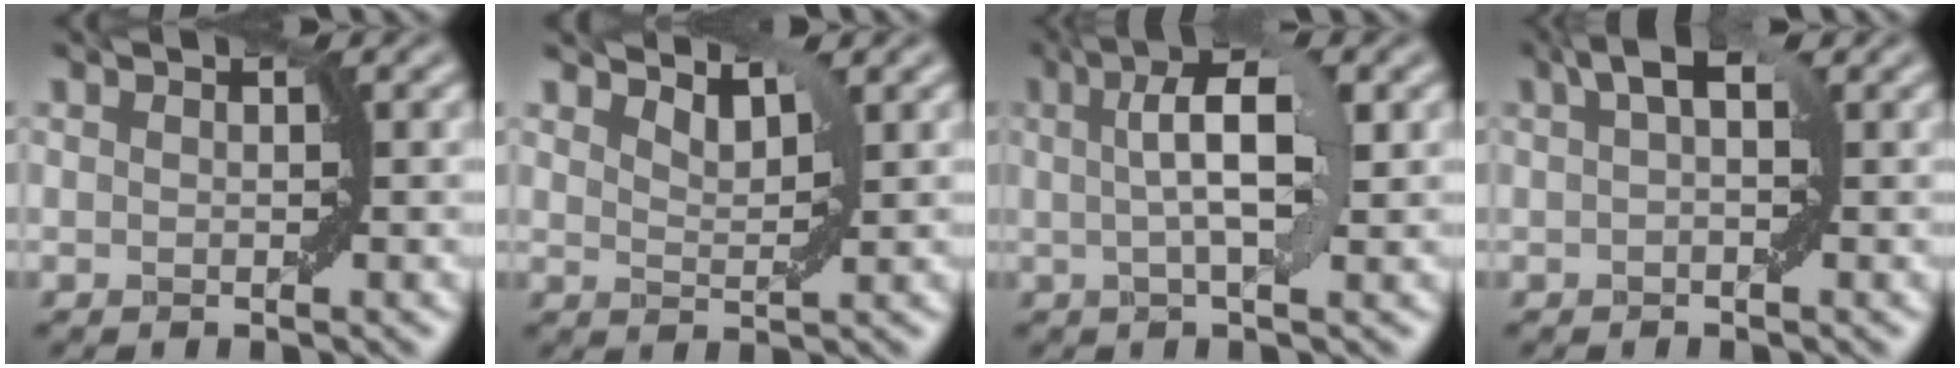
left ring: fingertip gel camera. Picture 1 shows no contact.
{"total": 2.2, "force": [2.0, 0.3, 0.8], "torque": [-0.017, -0.004, 0.033]}
{"total": 5.9, "force": [1.3, 1.5, 5.6], "torque": [-0.084, 0.010, 0.017]}
{"total": 2.8, "force": [1.2, 1.0, 2.4], "torque": [-0.031, 0.010, 0.014]}